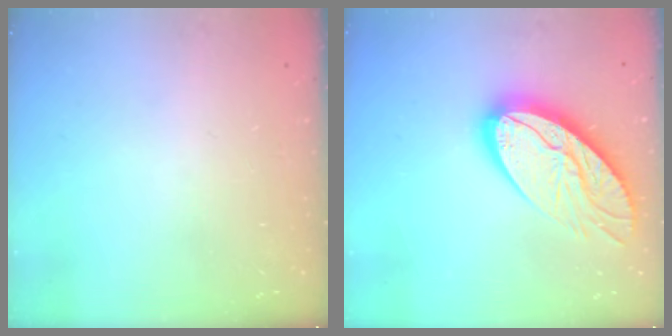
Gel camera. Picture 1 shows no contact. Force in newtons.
{"total": 17.7, "press": 17.7, "slide": 1.6}